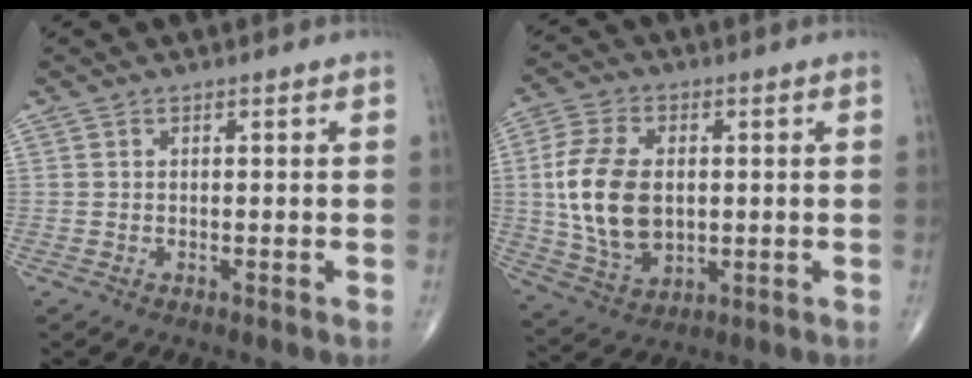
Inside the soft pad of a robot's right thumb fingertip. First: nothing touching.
{"total": 14.5, "force": [0.6, 9.2, 11.2], "torque": [-0.214, -0.006, 0.019]}